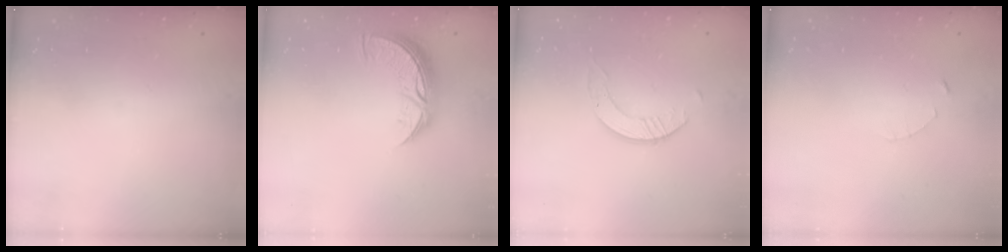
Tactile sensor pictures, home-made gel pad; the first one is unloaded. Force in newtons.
{"total": 9.5, "press": 9.5, "slide": 0.8}
{"total": 3.0, "press": 3.0, "slide": 0.2}
{"total": 1.0, "press": 1.0, "slide": 0.2}